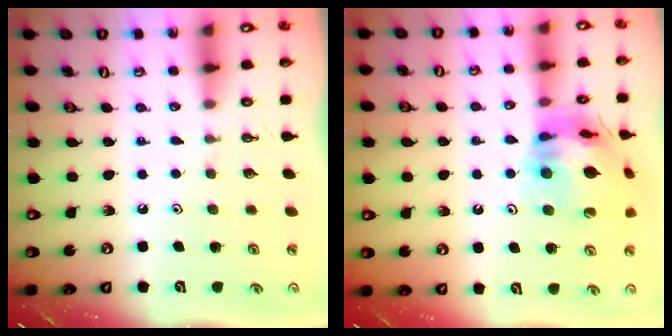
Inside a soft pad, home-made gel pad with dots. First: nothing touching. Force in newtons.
{"total": 17.6, "press": 17.4, "slide": 2.5}